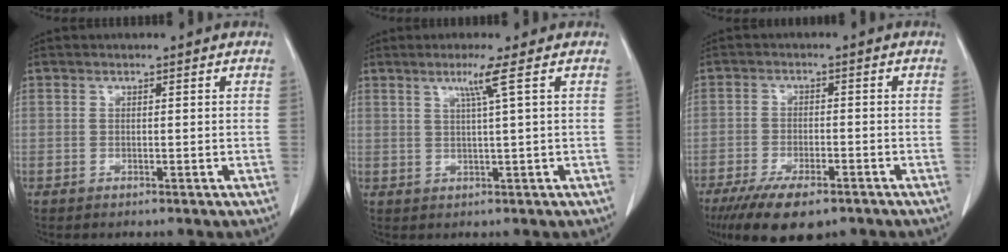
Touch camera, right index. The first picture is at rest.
{"total": 3.3, "force": [1.4, -1.2, 2.7], "torque": [-0.056, -0.005, 0.031]}
{"total": 10.2, "force": [-7.2, 3.5, 6.4], "torque": [-0.102, -0.013, -0.112]}